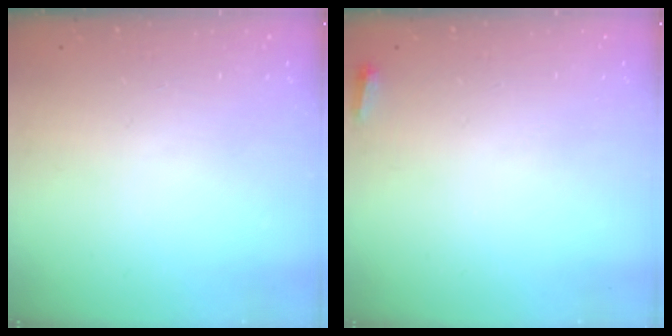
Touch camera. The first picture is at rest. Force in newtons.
{"total": 2.7, "press": 2.6, "slide": 0.9}